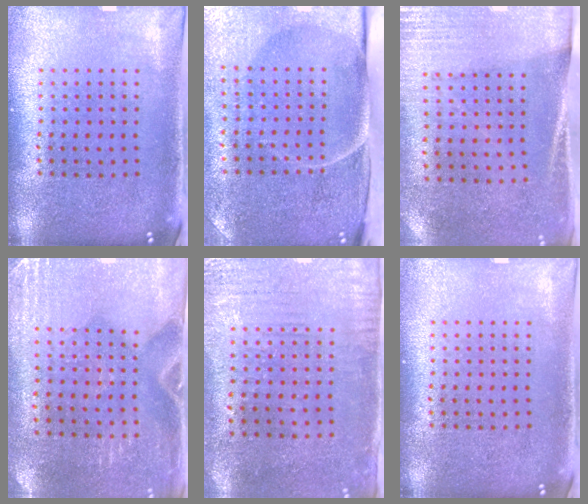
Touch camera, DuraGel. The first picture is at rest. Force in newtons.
{"total": 5.0, "press": 4.0, "slide": 3.0}
{"total": 2.7, "press": 2.4, "slide": 1.3}
{"total": 2.9, "press": 2.5, "slide": 1.3}
{"total": 3.1, "press": 2.4, "slide": 1.8}
{"total": 0.0}